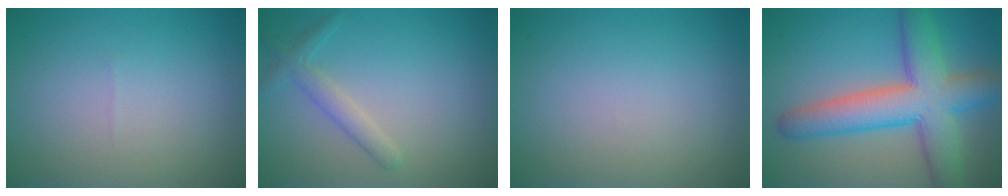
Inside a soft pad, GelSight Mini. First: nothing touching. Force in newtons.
{"total": 2.0, "press": 2.0, "slide": 0.1}
{"total": 0.0}
{"total": 9.0, "press": 9.0, "slide": 0.5}